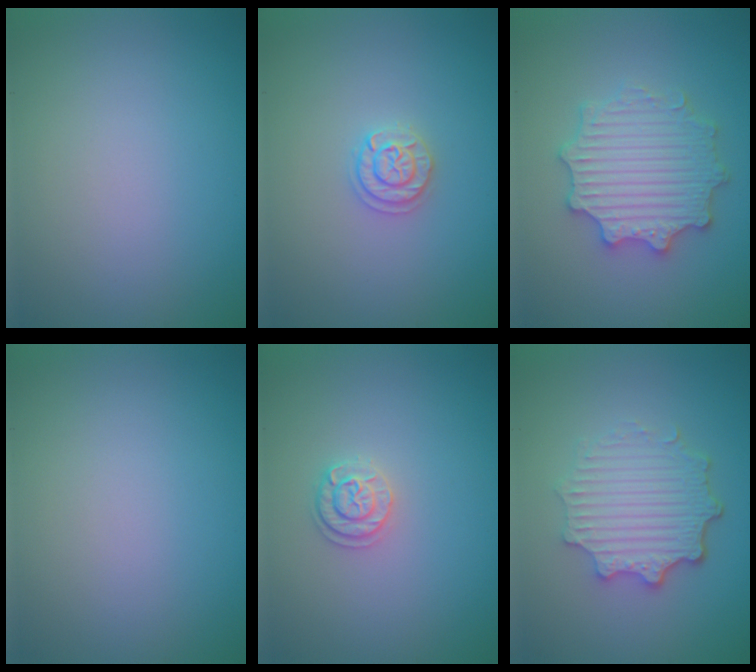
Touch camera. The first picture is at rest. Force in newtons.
{"total": 1.8, "press": 1.8, "slide": 0.3}
{"total": 5.5, "press": 5.4, "slide": 1.0}
{"total": 0.0}
{"total": 1.7, "press": 1.7, "slide": 0.5}
{"total": 4.9, "press": 3.8, "slide": 3.0}